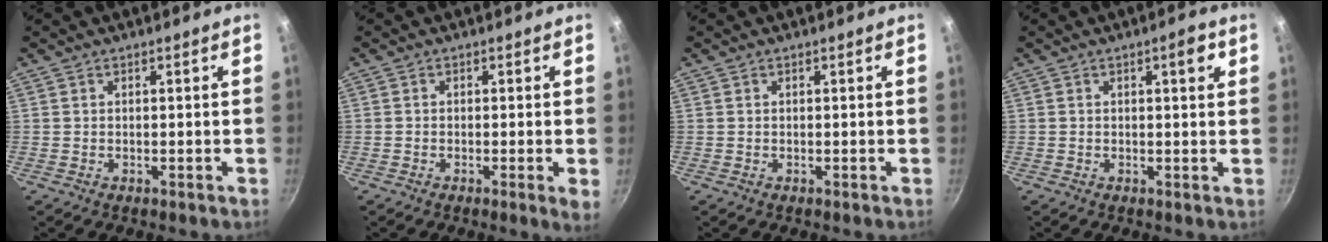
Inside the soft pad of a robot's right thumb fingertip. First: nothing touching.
{"total": 2.6, "force": [-0.6, 0.2, 2.5], "torque": [-0.039, -0.008, -0.012]}
{"total": 0.0}
{"total": 3.6, "force": [1.2, 0.6, 3.3], "torque": [-0.046, 0.002, 0.016]}